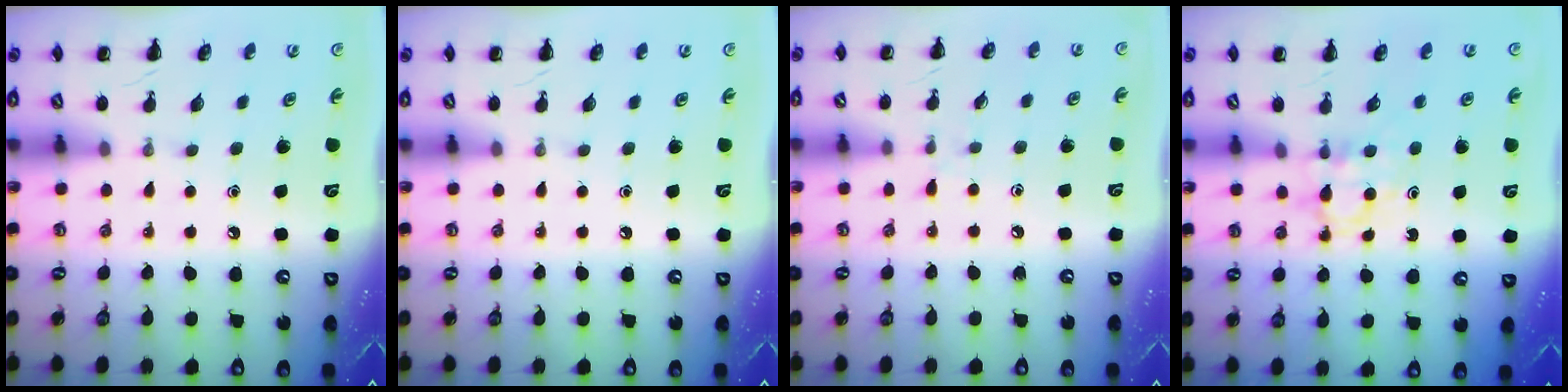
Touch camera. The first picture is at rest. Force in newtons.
{"total": 0.0}
{"total": 3.7, "press": 3.3, "slide": 1.7}
{"total": 3.5, "press": 3.2, "slide": 1.3}